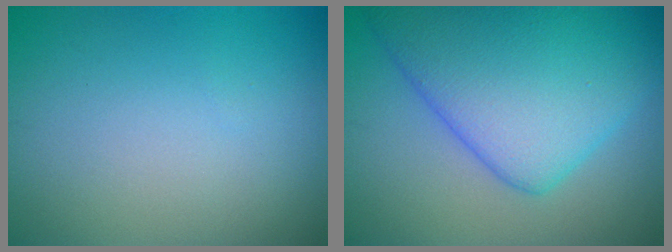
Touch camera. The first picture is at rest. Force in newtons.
{"total": 9.4, "press": 9.4, "slide": 0.2}